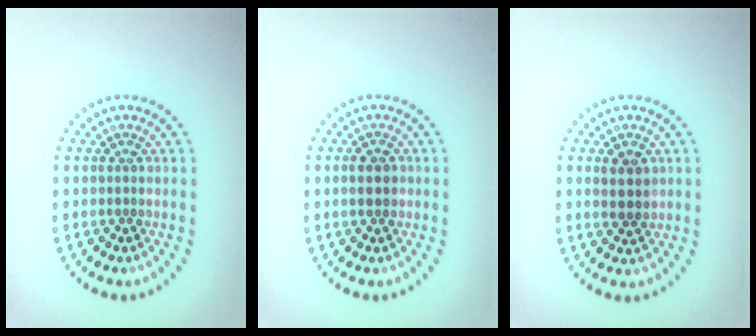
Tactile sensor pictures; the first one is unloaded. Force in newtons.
{"total": 2.4, "press": 2.4, "slide": 0.1}
{"total": 2.3, "press": 2.2, "slide": 0.6}